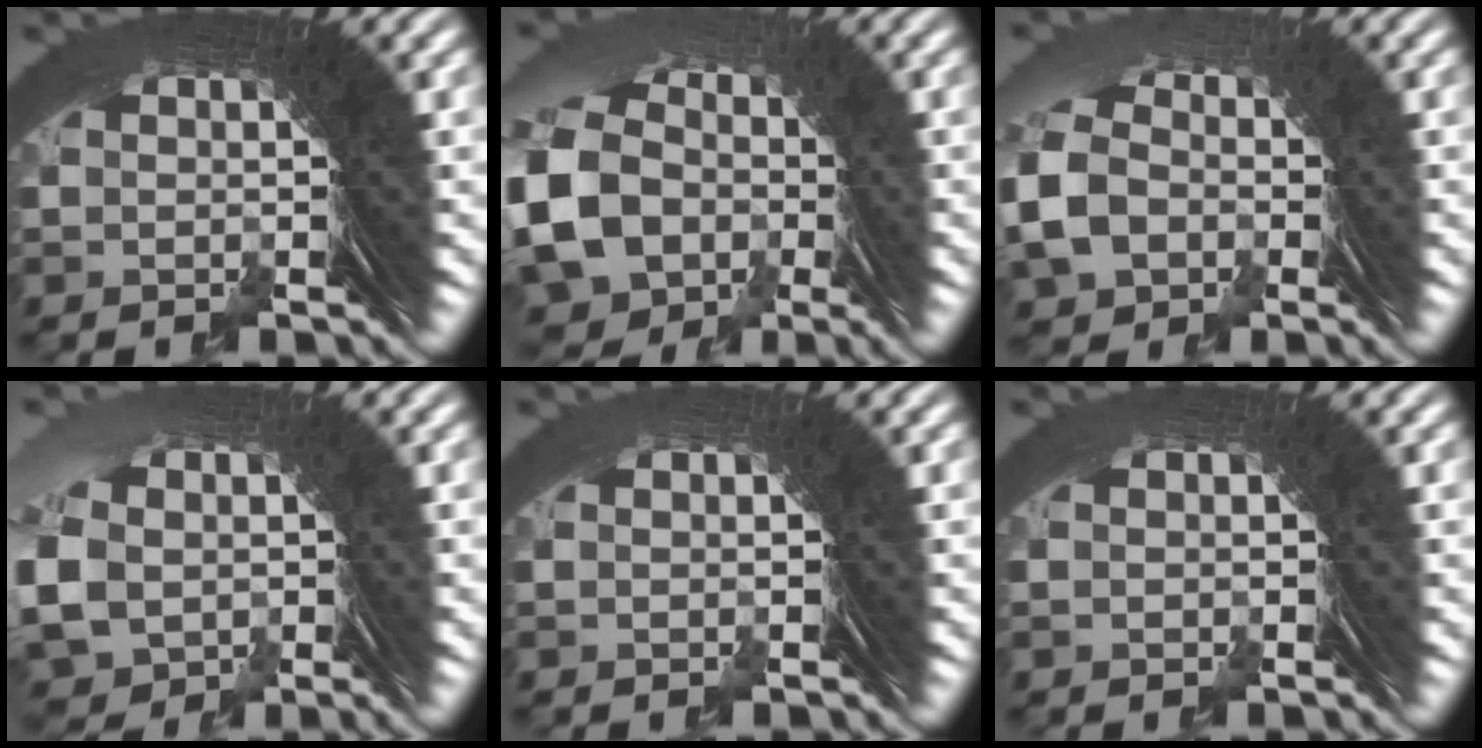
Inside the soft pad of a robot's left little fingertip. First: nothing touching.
{"total": 10.0, "force": [-2.8, 8.2, 5.0], "torque": [-0.145, -0.054, -0.023]}
{"total": 3.9, "force": [-0.7, 3.6, 1.3], "torque": [-0.045, -0.005, -0.010]}
{"total": 6.5, "force": [-2.1, 5.9, 1.7], "torque": [-0.058, -0.021, -0.030]}
{"total": 0.8, "force": [-0.4, -0.5, -0.5], "torque": [0.013, 0.004, -0.007]}
{"total": 1.2, "force": [-0.6, -0.4, -0.9], "torque": [0.019, 0.000, -0.009]}